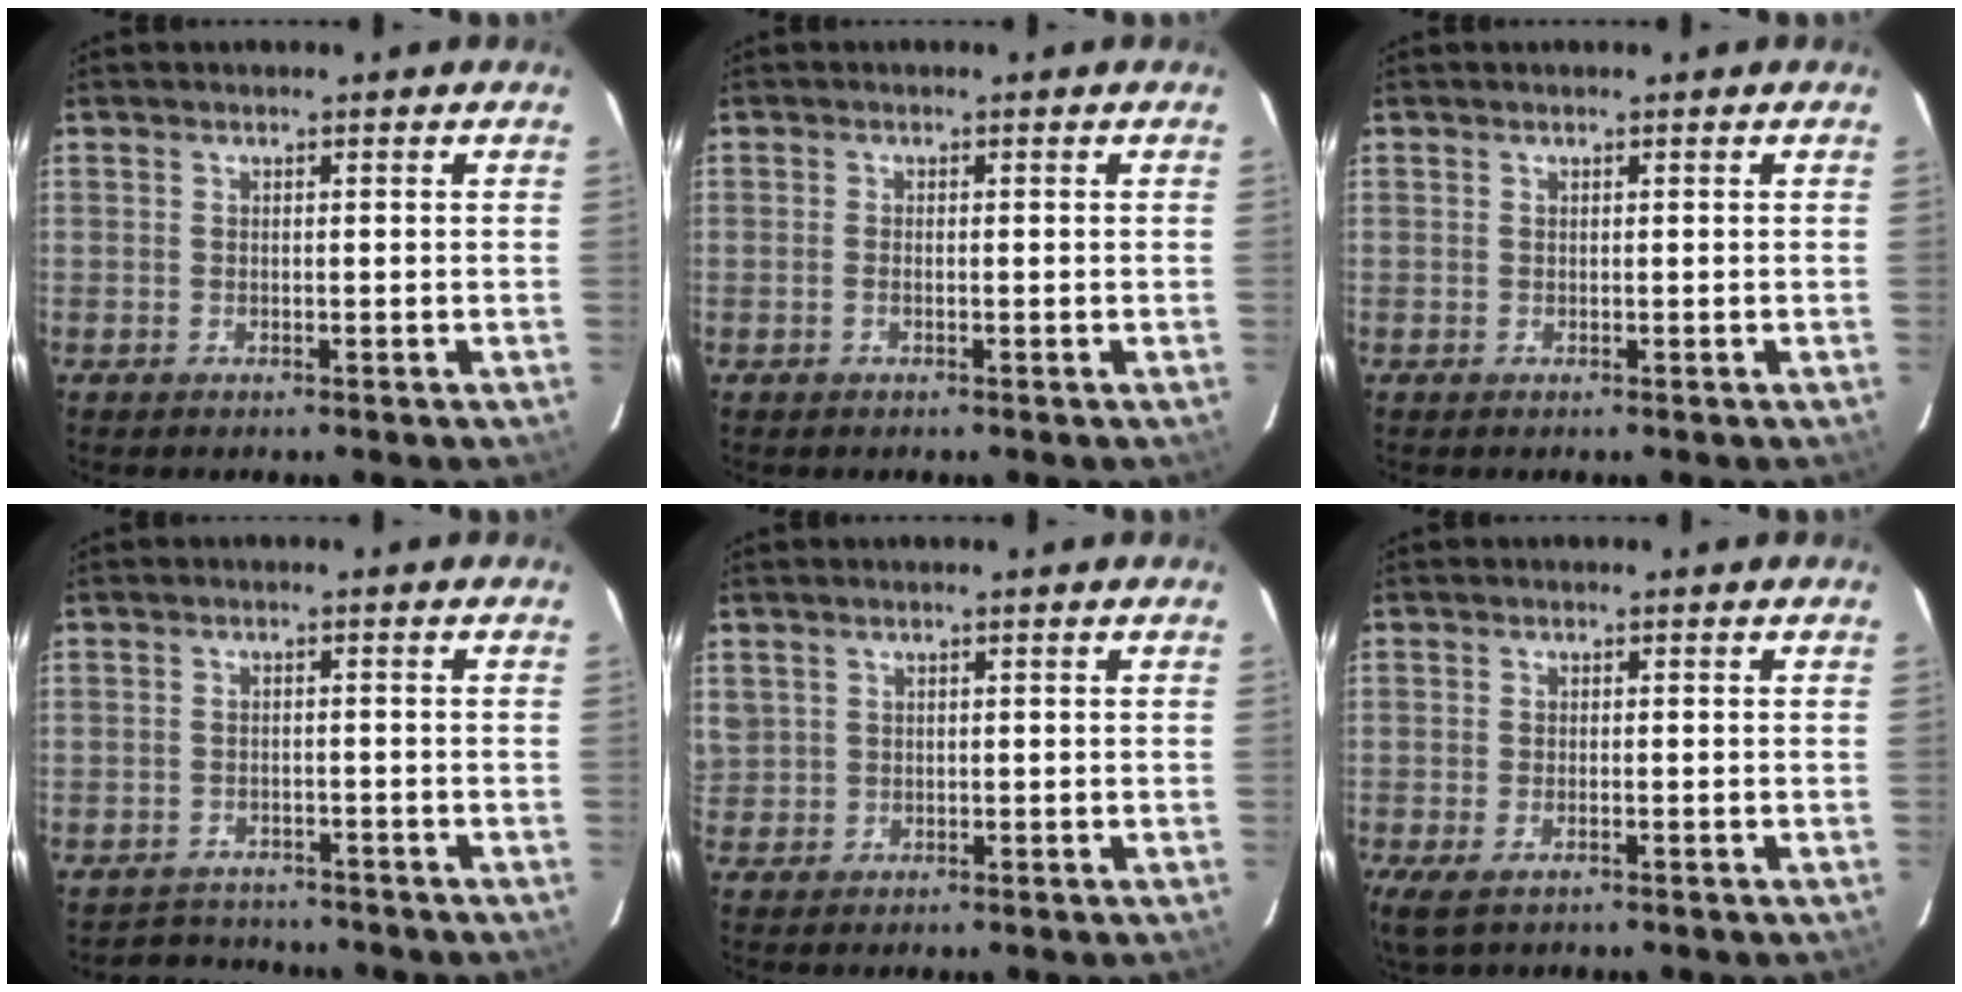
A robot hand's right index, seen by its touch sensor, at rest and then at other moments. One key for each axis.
{"total": 0.9, "fx": -0.4, "fy": 0.4, "fz": 0.6, "tx": -0.016, "ty": 0.001, "tz": -0.009}
{"total": 0.0}
{"total": 5.5, "fx": -5.1, "fy": 2.1, "fz": 0.2, "tx": -0.015, "ty": 0.008, "tz": -0.077}
{"total": 2.7, "fx": 0.8, "fy": 2.5, "fz": 0.4, "tx": 0.001, "ty": 0.005, "tz": 0.021}
{"total": 4.7, "fx": -2.7, "fy": 2.0, "fz": 3.3, "tx": -0.072, "ty": -0.018, "tz": -0.044}